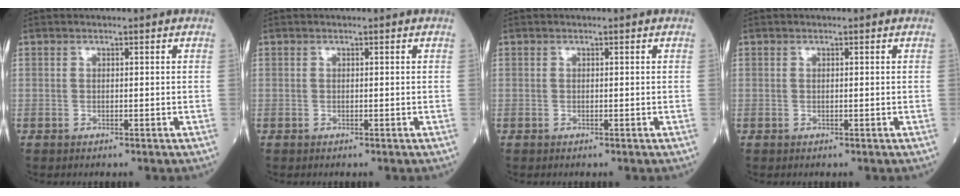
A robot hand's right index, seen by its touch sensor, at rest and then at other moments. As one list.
[{"total": 0.0}, {"total": 0.0}, {"total": 0.0}]